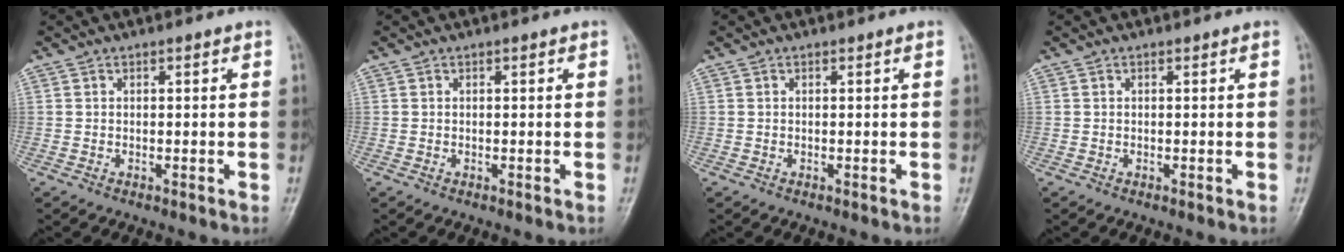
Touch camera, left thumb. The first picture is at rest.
{"total": 0.0}
{"total": 0.0}
{"total": 0.0}